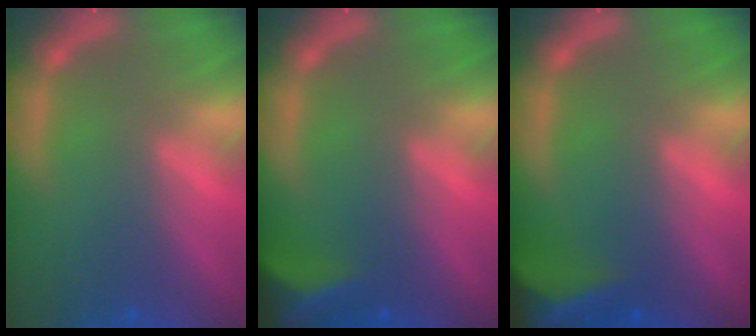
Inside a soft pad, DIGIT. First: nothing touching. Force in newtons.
{"total": 6.0}
{"total": 8.9}